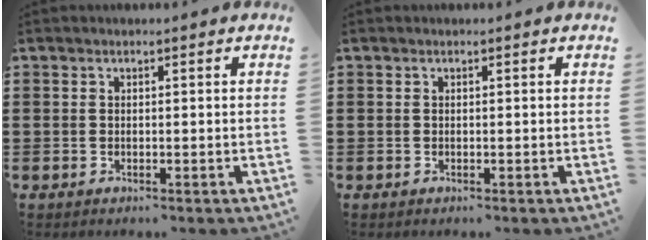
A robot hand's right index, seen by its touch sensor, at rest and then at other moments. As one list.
[{"total": 0.0}]